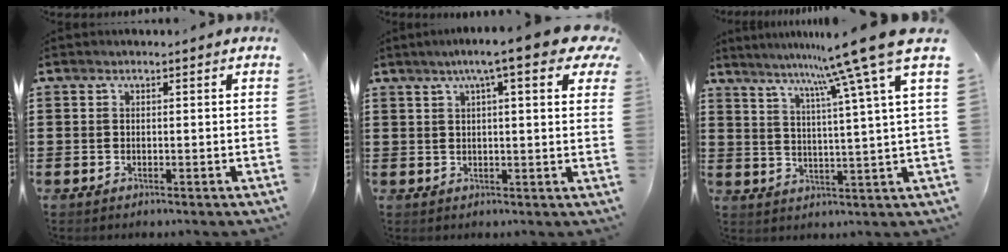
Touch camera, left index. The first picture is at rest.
{"total": 8.4, "force": [5.0, 0.8, 6.7], "torque": [-0.116, -0.002, 0.081]}
{"total": 10.6, "force": [7.6, -2.4, 7.0], "torque": [-0.146, -0.044, 0.111]}